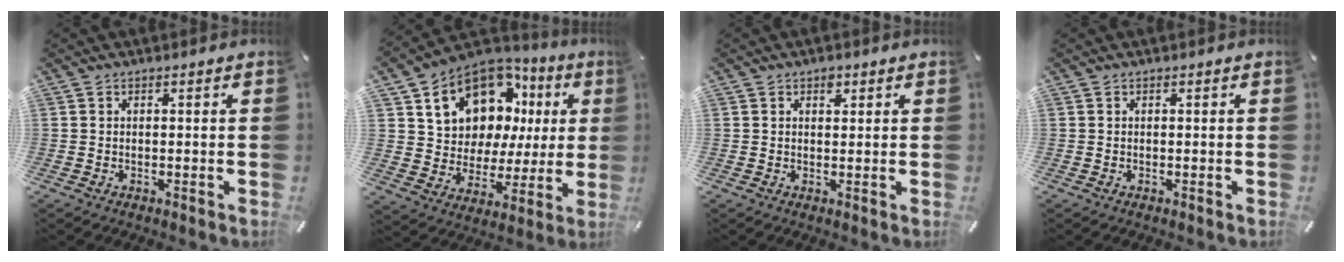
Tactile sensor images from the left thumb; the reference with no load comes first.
{"total": 13.9, "force": [7.7, 10.2, 5.4], "torque": [-0.101, -0.058, 0.147]}
{"total": 1.8, "force": [1.0, 1.2, 0.9], "torque": [-0.004, -0.004, 0.015]}
{"total": 0.0}